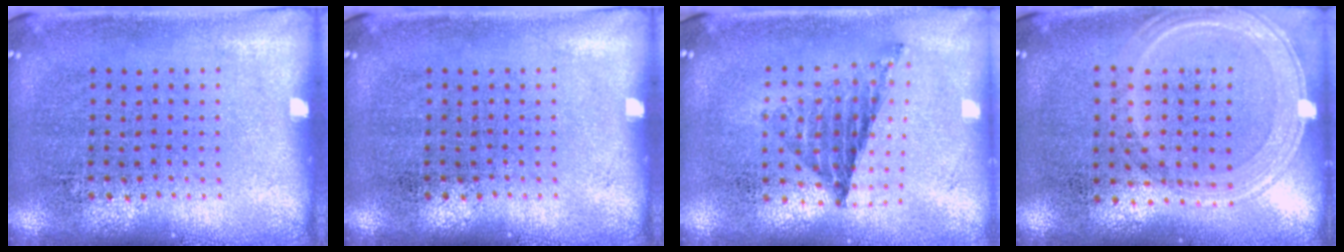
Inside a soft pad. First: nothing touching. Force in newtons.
{"total": 0.0}
{"total": 0.8, "press": 0.8, "slide": 0.1}
{"total": 1.2, "press": 1.1, "slide": 0.5}